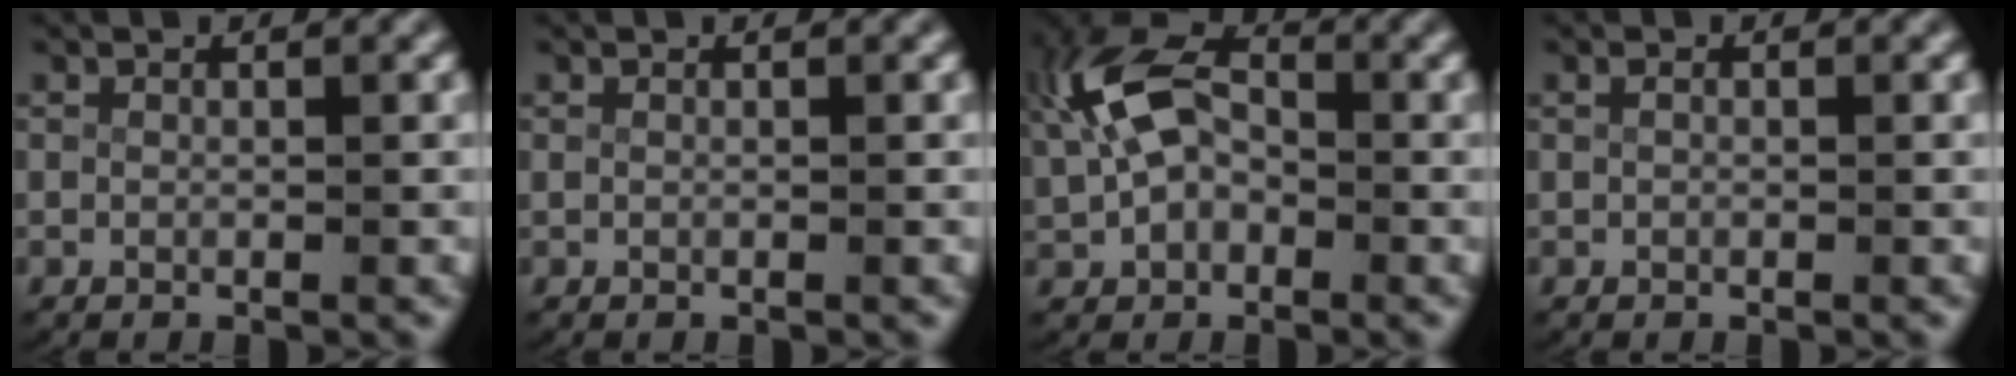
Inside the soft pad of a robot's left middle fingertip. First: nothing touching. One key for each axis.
{"total": 0.0}
{"total": 6.9, "fx": 0.9, "fy": 5.0, "fz": 4.7, "tx": -0.103, "ty": -0.010, "tz": 0.023}
{"total": 0.0}